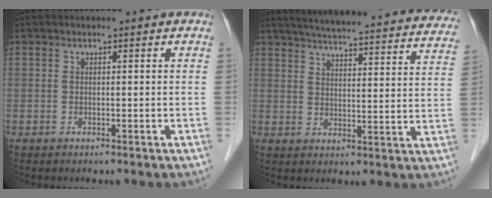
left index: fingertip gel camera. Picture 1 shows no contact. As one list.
[{"total": 31.7, "force": [29.0, 4.0, 12.3], "torque": [-0.191, -0.048, 0.346]}]